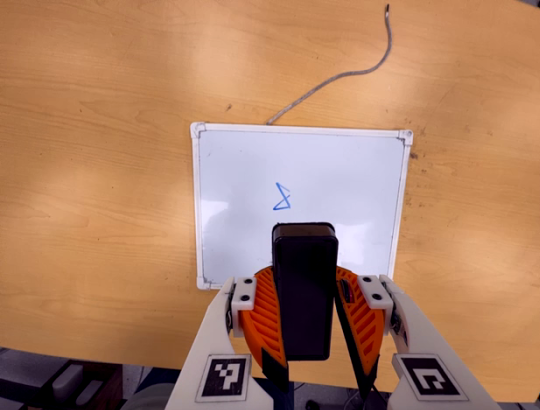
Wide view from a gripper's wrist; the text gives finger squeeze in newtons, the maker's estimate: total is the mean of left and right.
{"total": 10.9, "left": 9.8, "right": 12.1}